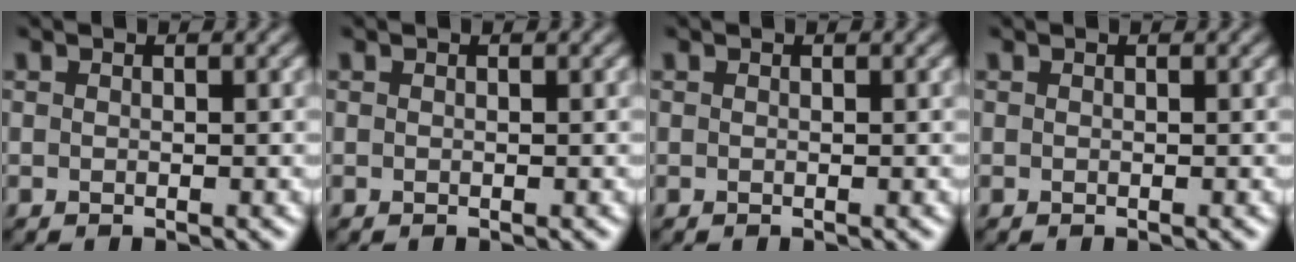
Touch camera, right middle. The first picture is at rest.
{"total": 0.0}
{"total": 0.0}
{"total": 0.0}